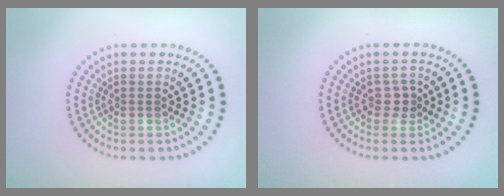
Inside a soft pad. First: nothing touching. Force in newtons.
{"total": 1.1, "press": 0.8, "slide": 0.8}